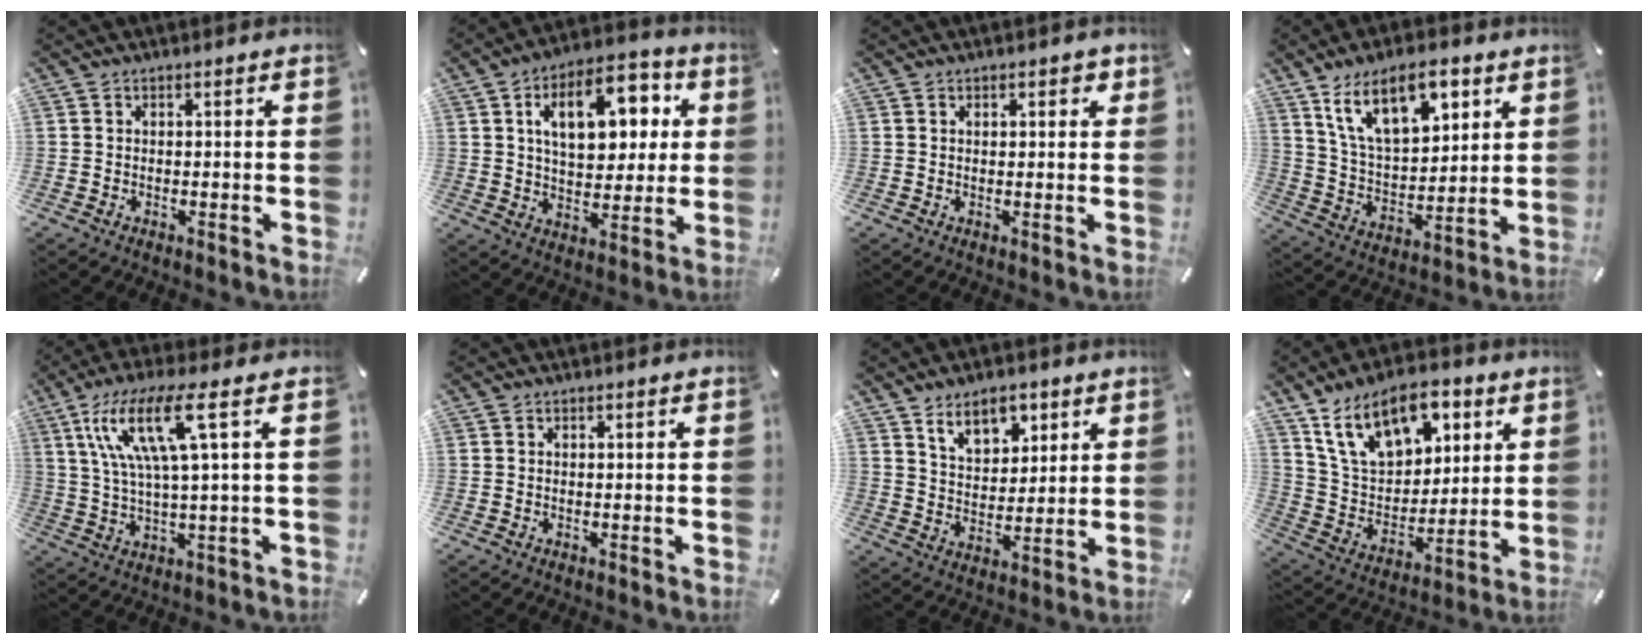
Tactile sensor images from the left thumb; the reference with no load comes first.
{"total": 16.1, "force": [5.4, 9.7, 11.6], "torque": [-0.174, -0.003, 0.092]}
{"total": 1.7, "force": [0.9, 0.9, 1.1], "torque": [-0.016, 0.002, 0.013]}
{"total": 15.6, "force": [9.2, 8.1, 9.6], "torque": [-0.180, -0.030, 0.164]}
{"total": 15.6, "force": [5.4, 2.5, 14.4], "torque": [-0.304, -0.003, 0.080]}
{"total": 0.0}
{"total": 9.3, "force": [6.2, 5.5, 4.2], "torque": [-0.056, -0.024, 0.109]}
{"total": 17.6, "force": [9.8, 11.0, 9.6], "torque": [-0.171, -0.036, 0.181]}